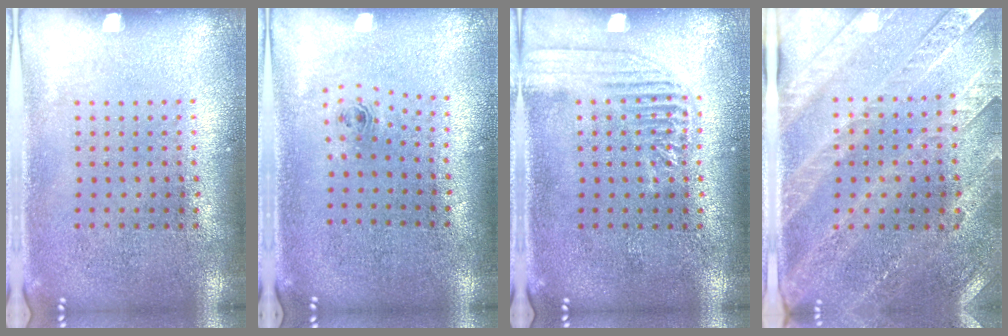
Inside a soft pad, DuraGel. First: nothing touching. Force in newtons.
{"total": 0.7, "press": 0.3, "slide": 0.7}
{"total": 2.1, "press": 2.1, "slide": 0.3}
{"total": 2.9, "press": 2.7, "slide": 1.1}